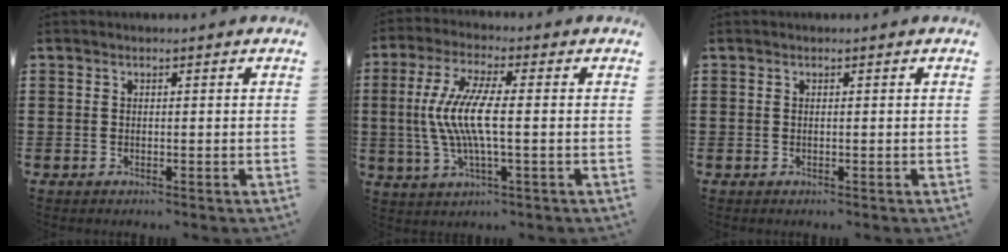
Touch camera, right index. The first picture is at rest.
{"total": 8.6, "force": [-0.6, 1.7, 8.4], "torque": [-0.192, -0.017, -0.023]}
{"total": 0.0}